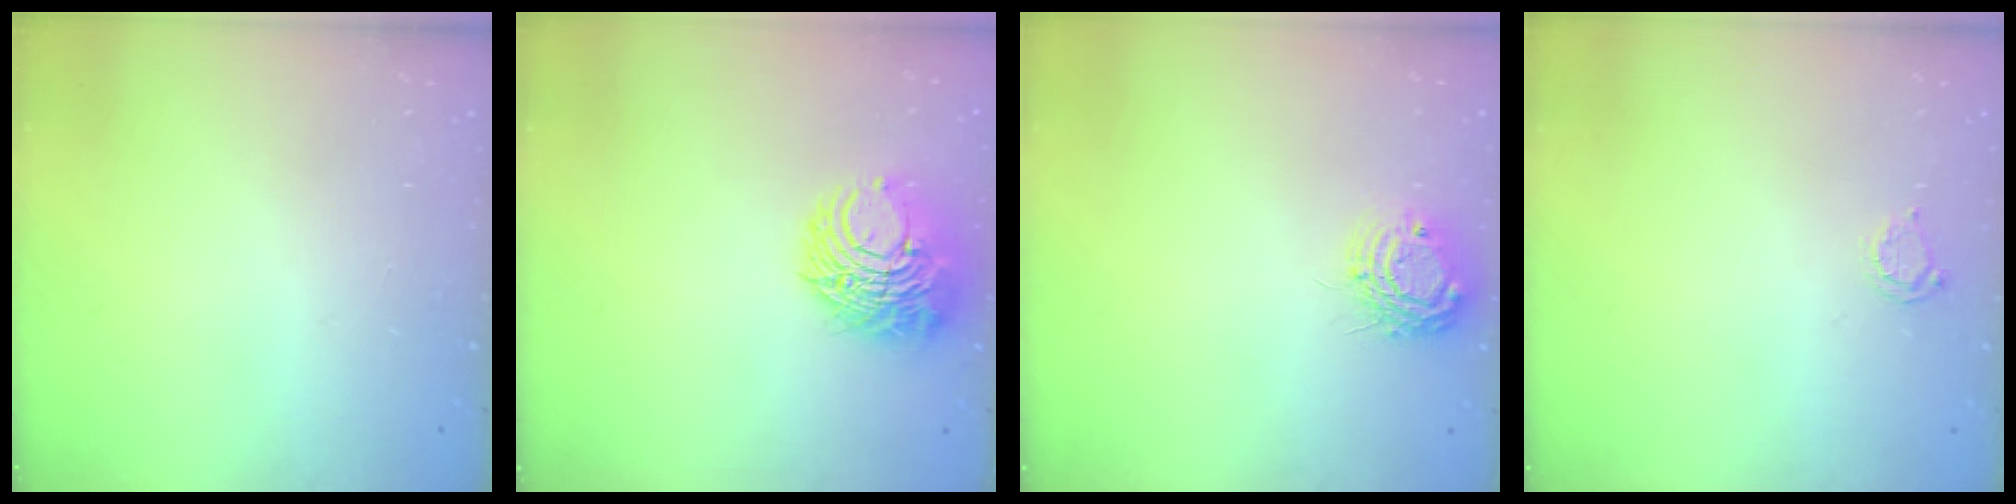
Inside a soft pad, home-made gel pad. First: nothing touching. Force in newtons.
{"total": 9.7, "press": 9.6, "slide": 1.5}
{"total": 9.2, "press": 9.2, "slide": 0.7}
{"total": 2.3, "press": 2.3, "slide": 0.3}